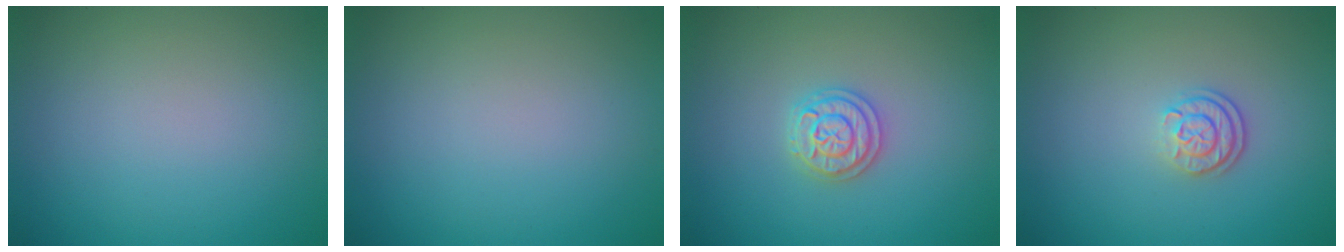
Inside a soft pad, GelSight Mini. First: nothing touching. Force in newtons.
{"total": 0.0}
{"total": 2.3, "press": 2.3, "slide": 0.5}
{"total": 2.3, "press": 1.7, "slide": 1.5}